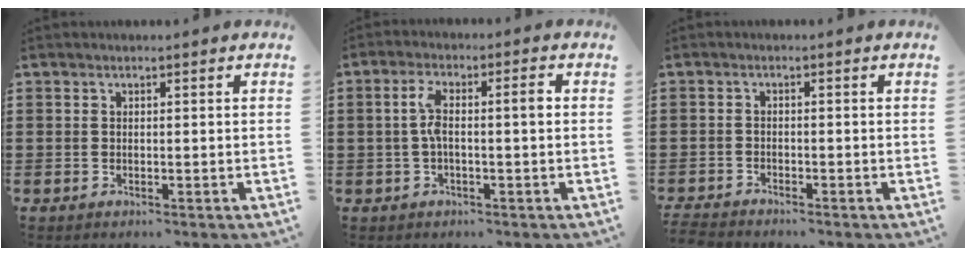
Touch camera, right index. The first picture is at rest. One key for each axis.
{"total": 5.0, "fx": 0.0, "fy": 1.1, "fz": 4.9, "tx": -0.091, "ty": 0.009, "tz": -0.005}
{"total": 1.9, "fx": -1.9, "fy": 0.0, "fz": 0.0, "tx": -0.004, "ty": 0.000, "tz": -0.040}